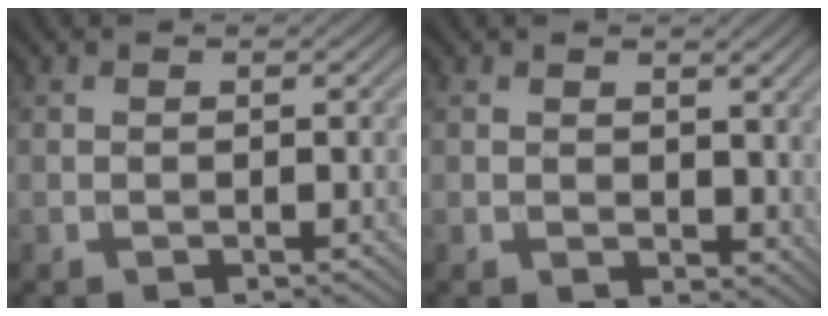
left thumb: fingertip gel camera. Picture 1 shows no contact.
{"total": 2.5, "force": [1.3, 1.7, 1.3], "torque": [-0.022, -0.006, 0.026]}